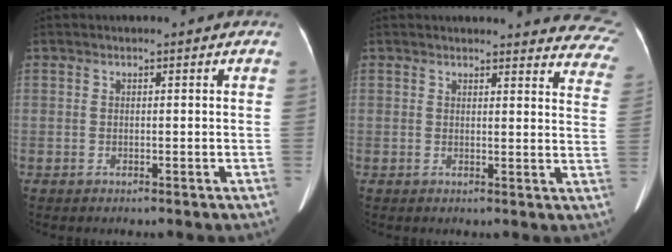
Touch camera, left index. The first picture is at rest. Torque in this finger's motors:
{"motor_torque": [0.91, -1.23, 0.24, 0.05]}